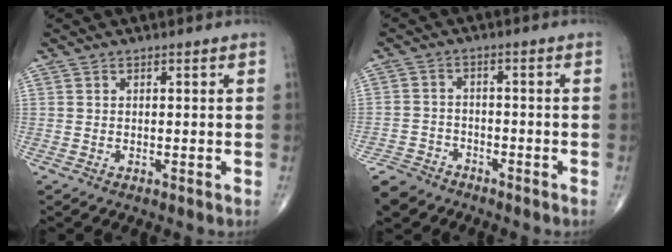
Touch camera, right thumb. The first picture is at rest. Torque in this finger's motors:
{"motor_torque": [1.62, 0.35, -0.06, -0.51, 0.04]}